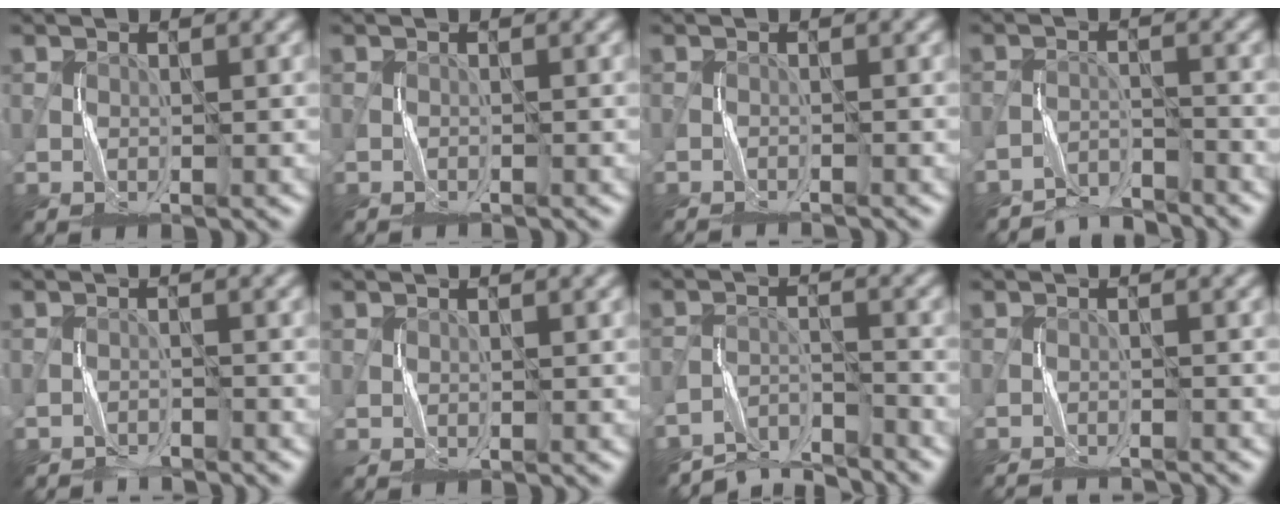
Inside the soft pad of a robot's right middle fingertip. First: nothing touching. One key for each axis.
{"total": 0.7, "fx": -0.6, "fy": 0.0, "fz": -0.2, "tx": 0.001, "ty": -0.001, "tz": -0.014}
{"total": 2.5, "fx": -2.5, "fy": 0.0, "fz": 0.2, "tx": -0.010, "ty": 0.000, "tz": -0.040}
{"total": 3.8, "fx": -3.7, "fy": 0.5, "fz": 0.0, "tx": 0.003, "ty": -0.002, "tz": -0.073}
{"total": 1.8, "fx": -1.7, "fy": -0.1, "fz": -0.4, "tx": 0.009, "ty": 0.001, "tz": -0.034}
{"total": 0.0}
{"total": 6.4, "fx": -6.2, "fy": 1.2, "fz": 1.2, "tx": -0.015, "ty": -0.009, "tz": -0.115}
{"total": 4.6, "fx": -4.6, "fy": 0.4, "fz": 0.4, "tx": -0.009, "ty": -0.005, "tz": -0.069}